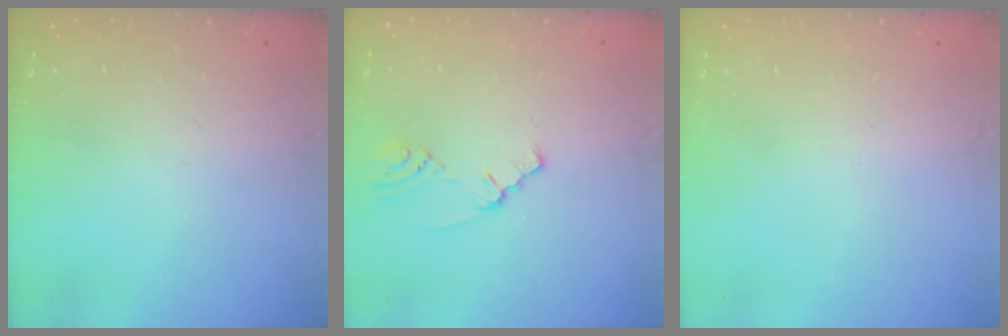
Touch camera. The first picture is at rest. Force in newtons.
{"total": 1.5, "press": 1.5, "slide": 0.3}
{"total": 1.5, "press": 1.4, "slide": 0.2}